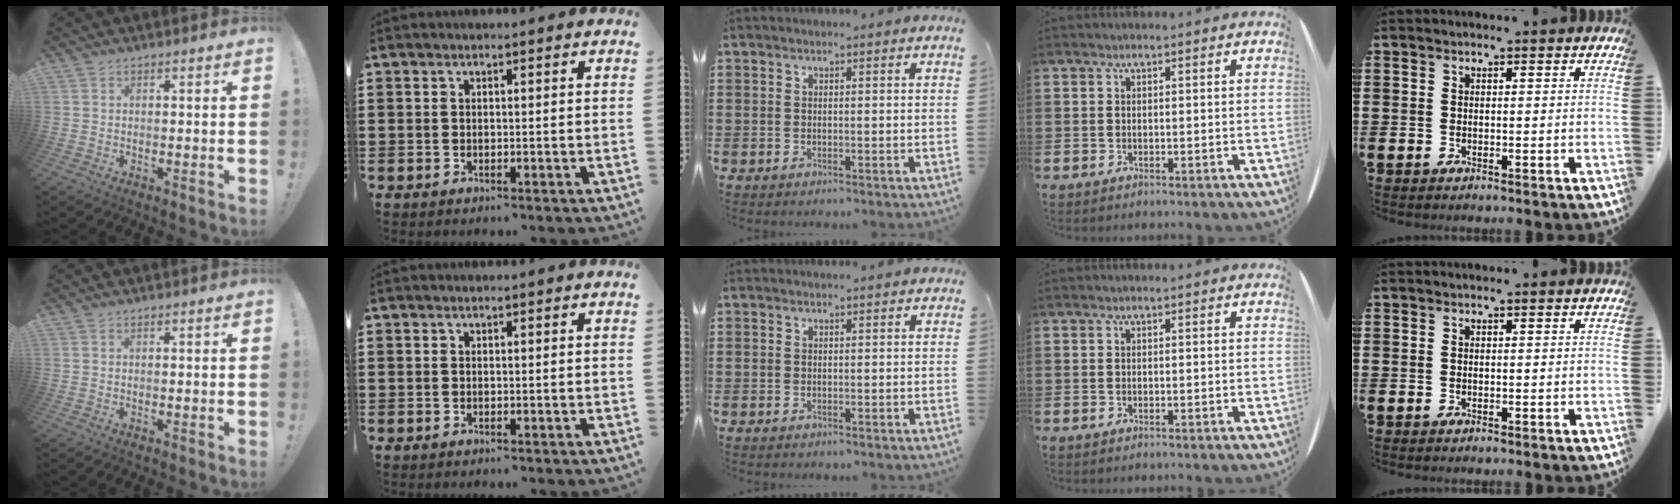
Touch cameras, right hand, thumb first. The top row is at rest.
{}